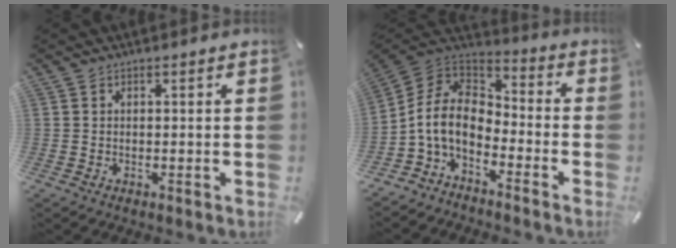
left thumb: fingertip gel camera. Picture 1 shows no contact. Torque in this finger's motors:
{"motor_torque": [-0.39, 1.56, 0.62, 0.35, 0.40]}